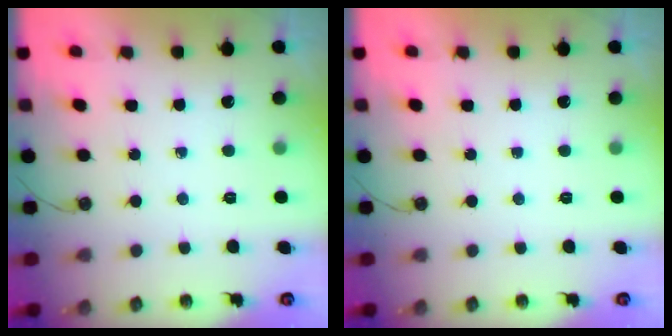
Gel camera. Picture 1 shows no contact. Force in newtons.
{"total": 0.0}